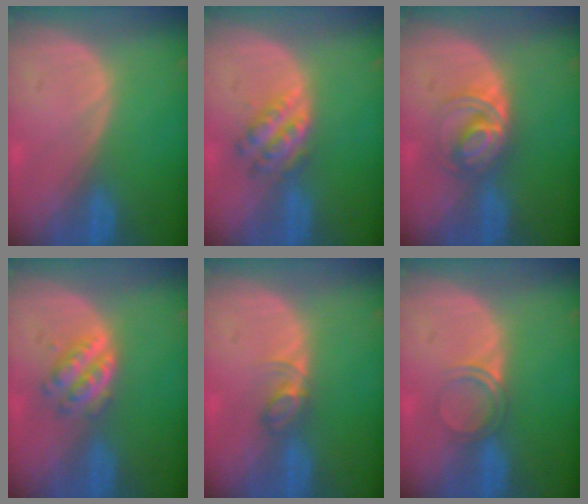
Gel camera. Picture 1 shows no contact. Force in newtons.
{"total": 5.1, "press": 4.8, "slide": 1.8}
{"total": 5.6, "press": 5.3, "slide": 1.7}
{"total": 4.9, "press": 4.4, "slide": 2.2}
{"total": 2.8, "press": 2.8, "slide": 0.4}
{"total": 2.9, "press": 2.6, "slide": 1.1}